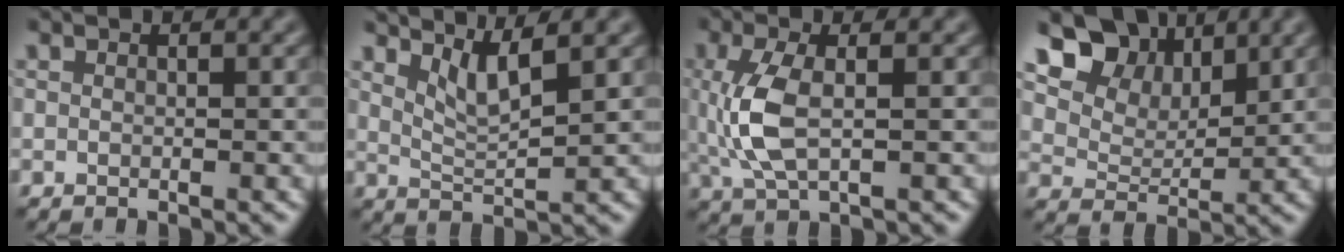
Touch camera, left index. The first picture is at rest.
{"total": 3.4, "force": [2.3, 0.6, 2.5], "torque": [-0.044, -0.005, 0.047]}
{"total": 4.7, "force": [0.1, 2.0, 4.3], "torque": [-0.109, -0.001, 0.001]}
{"total": 9.3, "force": [6.0, 5.6, 4.3], "torque": [-0.095, -0.001, 0.113]}